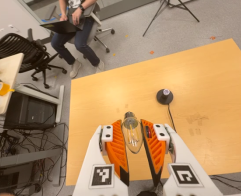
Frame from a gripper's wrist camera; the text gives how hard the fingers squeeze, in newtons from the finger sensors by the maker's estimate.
{"total": 15.7, "left": 17.9, "right": 13.4}